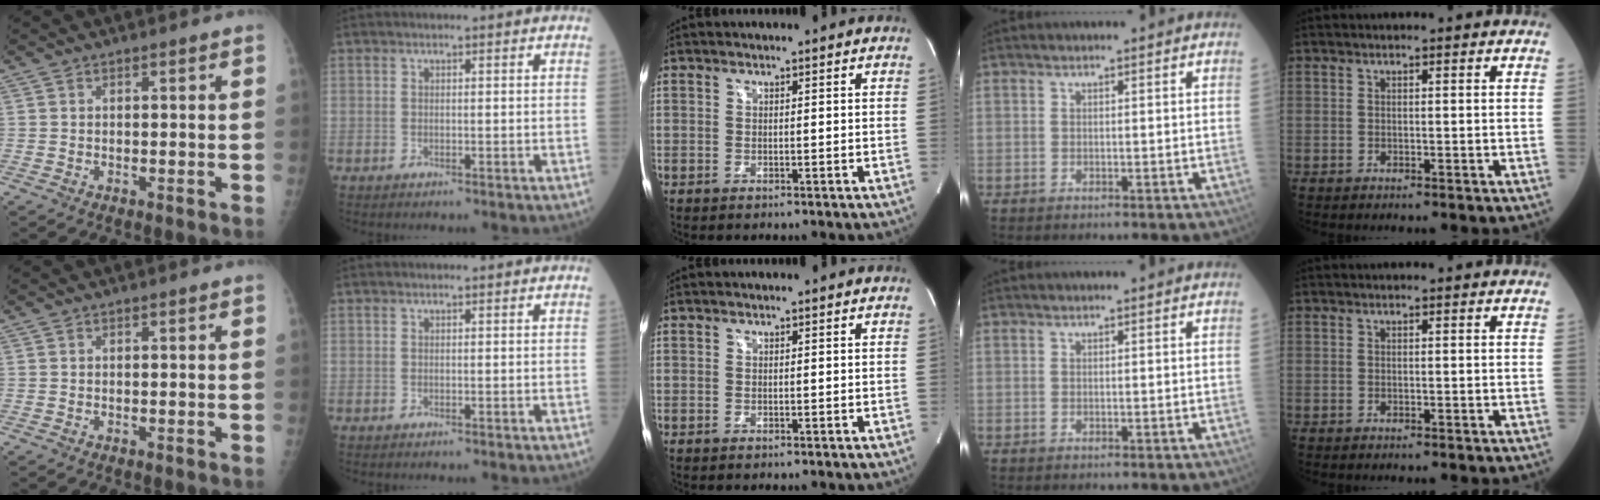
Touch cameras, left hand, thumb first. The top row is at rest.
{}